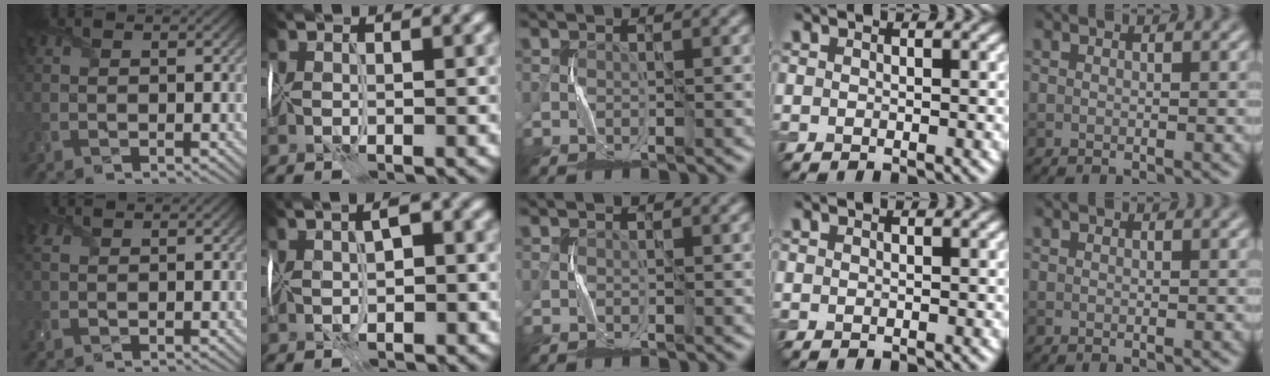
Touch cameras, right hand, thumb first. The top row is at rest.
{"thumb": {"total": 1.5, "force": [1.2, 0.5, 0.6], "torque": [-0.021, 0.009, 0.028]}, "index": {"total": 3.2, "force": [0.5, 1.8, 2.7], "torque": [-0.031, 0.016, 0.010]}}